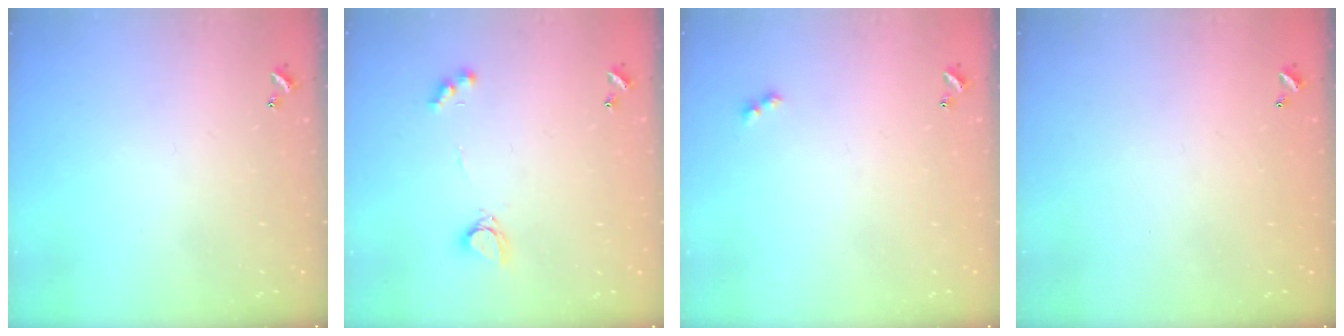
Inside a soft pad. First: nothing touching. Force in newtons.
{"total": 4.7, "press": 4.7, "slide": 0.4}
{"total": 2.5, "press": 2.5, "slide": 0.6}
{"total": 2.9, "press": 2.9, "slide": 0.1}